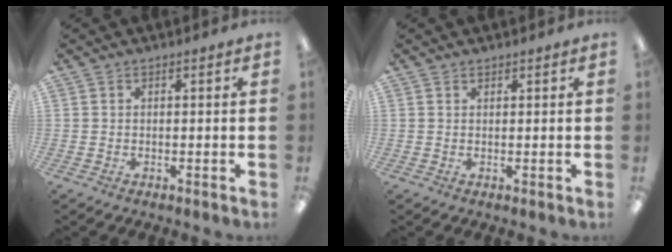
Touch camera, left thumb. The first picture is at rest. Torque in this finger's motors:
{"motor_torque": [0.58, 0.20, -0.33, 0.16, 0.06]}